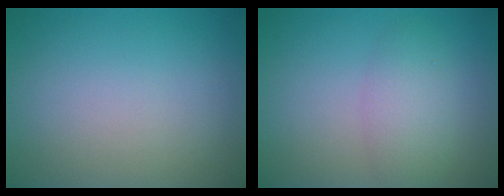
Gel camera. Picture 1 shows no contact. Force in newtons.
{"total": 3.0, "press": 3.0, "slide": 0.2}